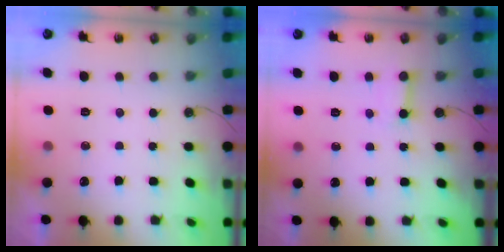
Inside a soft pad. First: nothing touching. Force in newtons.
{"total": 3.4, "press": 3.3, "slide": 0.5}